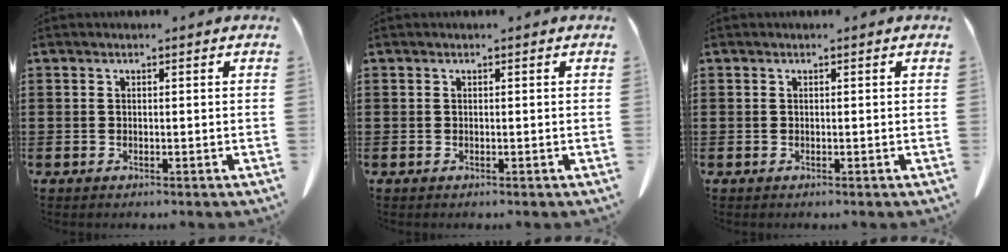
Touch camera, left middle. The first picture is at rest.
{"total": 0.0}
{"total": 0.0}